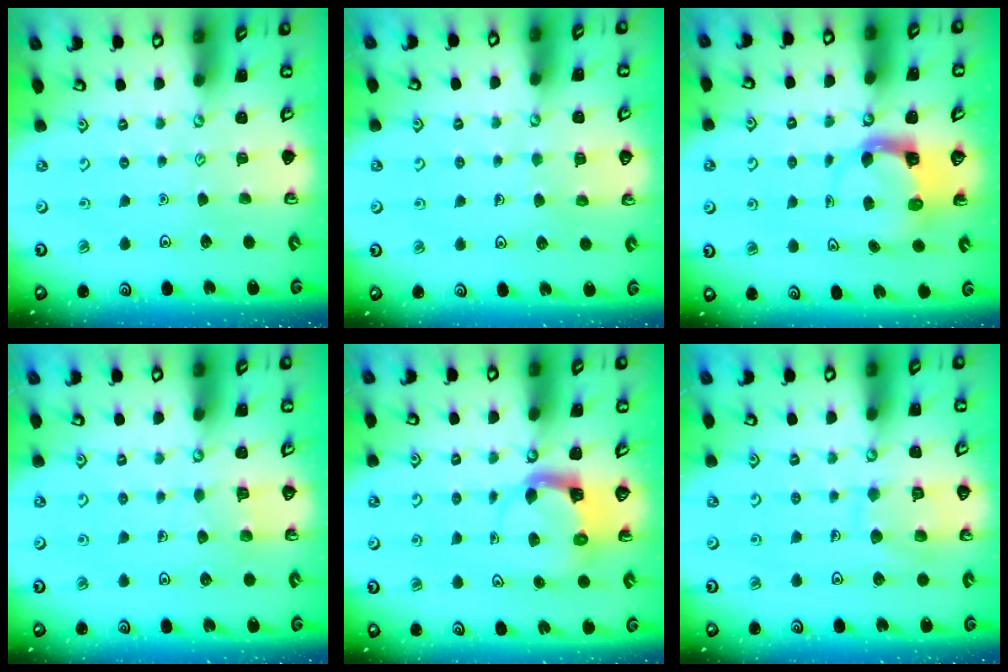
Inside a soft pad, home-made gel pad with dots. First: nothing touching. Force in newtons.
{"total": 4.7, "press": 4.6, "slide": 0.4}
{"total": 3.6, "press": 3.5, "slide": 0.5}
{"total": 3.4, "press": 3.4, "slide": 0.3}
{"total": 3.7, "press": 3.6, "slide": 0.6}
{"total": 10.6, "press": 10.6, "slide": 0.9}